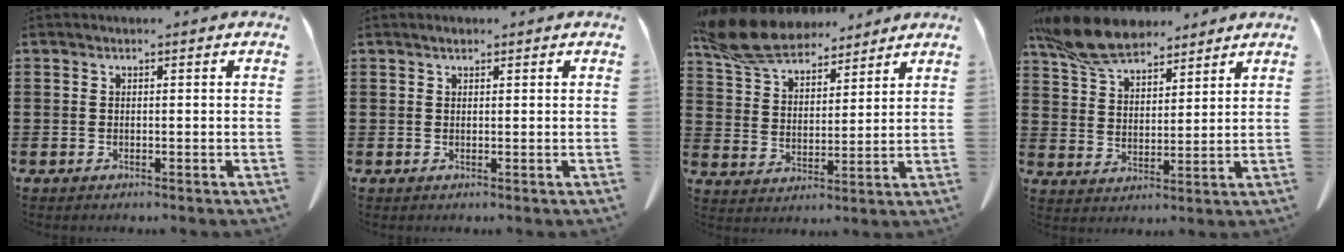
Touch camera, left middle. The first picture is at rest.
{"total": 0.8, "force": [0.6, 0.3, 0.4], "torque": [-0.010, 0.000, 0.013]}
{"total": 10.2, "force": [9.1, 2.9, 3.5], "torque": [-0.107, -0.034, 0.174]}
{"total": 10.5, "force": [9.0, 3.3, 4.3], "torque": [-0.117, -0.022, 0.172]}